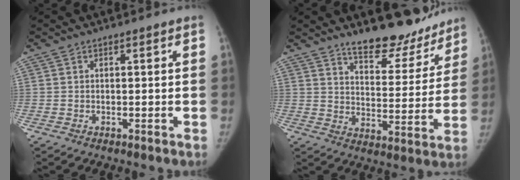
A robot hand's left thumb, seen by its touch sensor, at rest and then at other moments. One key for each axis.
{"total": 14.5, "fx": 12.4, "fy": 5.3, "fz": 5.4, "tx": -0.029, "ty": -0.090, "tz": 0.180}